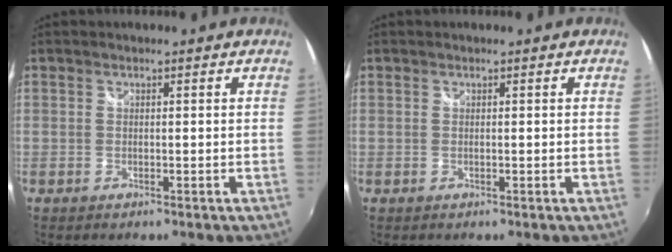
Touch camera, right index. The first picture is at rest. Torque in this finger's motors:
{"motor_torque": [0.00, 0.00, 0.00, 0.00]}